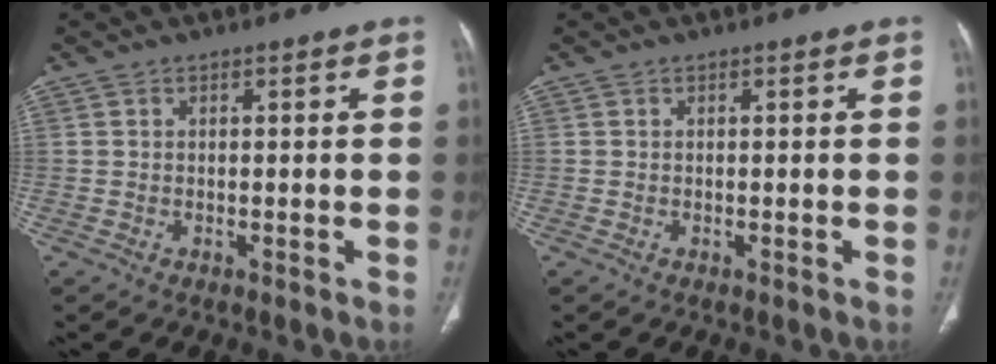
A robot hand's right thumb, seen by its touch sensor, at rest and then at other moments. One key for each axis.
{"total": 0.0}